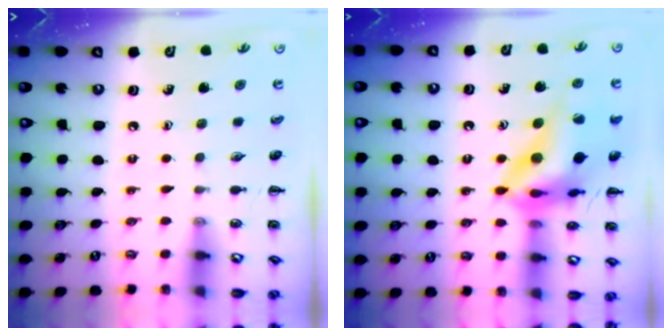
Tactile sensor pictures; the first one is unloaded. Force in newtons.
{"total": 17.9, "press": 17.5, "slide": 3.6}